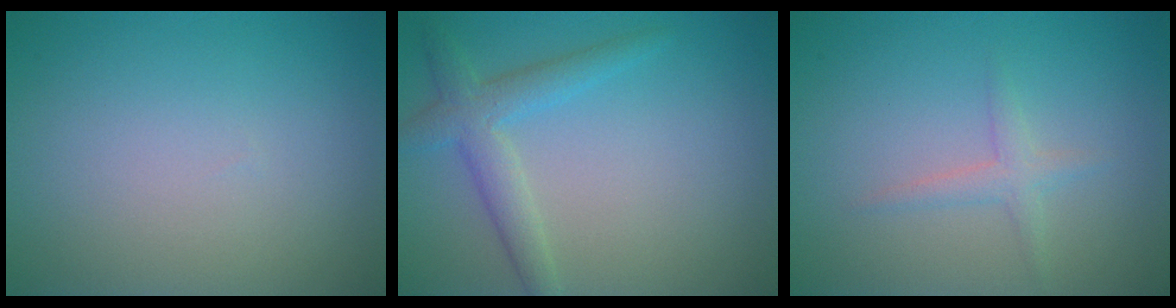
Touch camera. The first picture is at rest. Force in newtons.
{"total": 3.1, "press": 3.1, "slide": 0.1}
{"total": 1.5, "press": 1.5, "slide": 0.1}